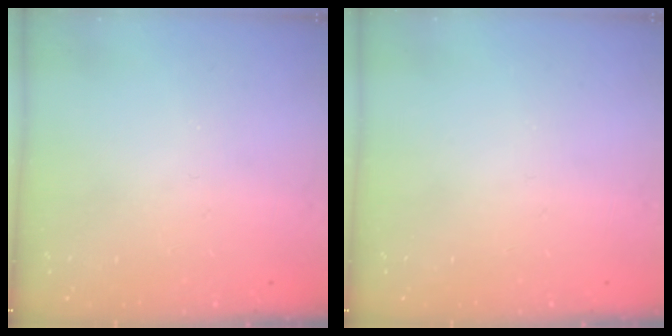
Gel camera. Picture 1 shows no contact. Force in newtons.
{"total": 0.0}